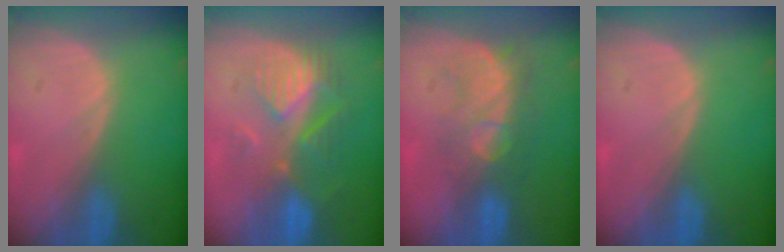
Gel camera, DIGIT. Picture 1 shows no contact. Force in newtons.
{"total": 8.3, "press": 8.0, "slide": 2.3}
{"total": 8.3, "press": 7.6, "slide": 3.3}
{"total": 0.0}